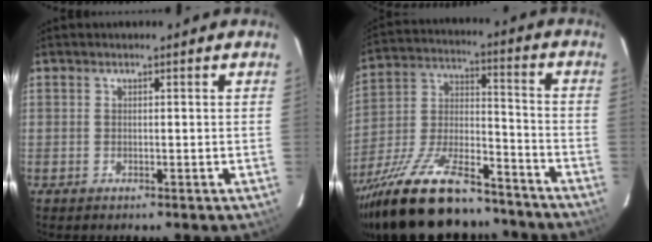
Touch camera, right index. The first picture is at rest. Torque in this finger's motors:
{"motor_torque": [1.14, -1.00, 1.05, 0.21]}